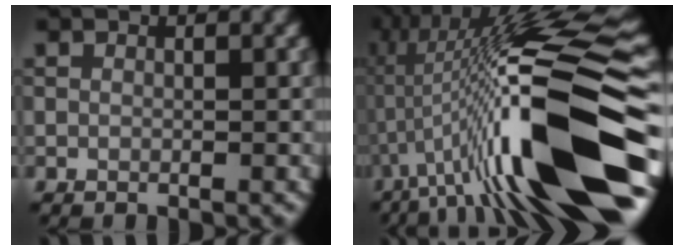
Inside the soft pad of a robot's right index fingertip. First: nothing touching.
{"total": 16.8, "force": [-2.4, 3.3, 16.3], "torque": [-0.273, 0.027, -0.043]}